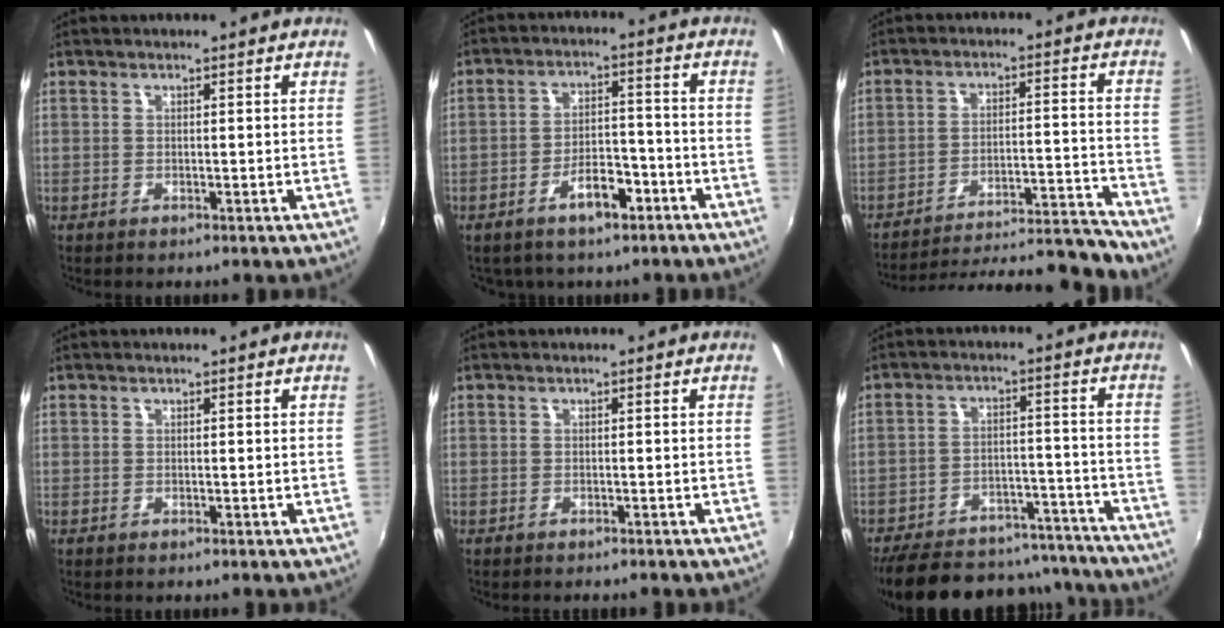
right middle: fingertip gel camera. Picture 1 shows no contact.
{"total": 7.1, "force": [-4.5, 3.8, 4.1], "torque": [-0.075, 0.016, -0.056]}
{"total": 15.6, "force": [-14.6, 0.4, 5.4], "torque": [-0.082, 0.001, -0.214]}
{"total": 0.0}
{"total": 1.1, "force": [-1.0, 0.3, 0.3], "torque": [-0.010, -0.005, -0.017]}
{"total": 27.2, "force": [-23.3, 10.0, 9.8], "torque": [-0.205, 0.032, -0.298]}